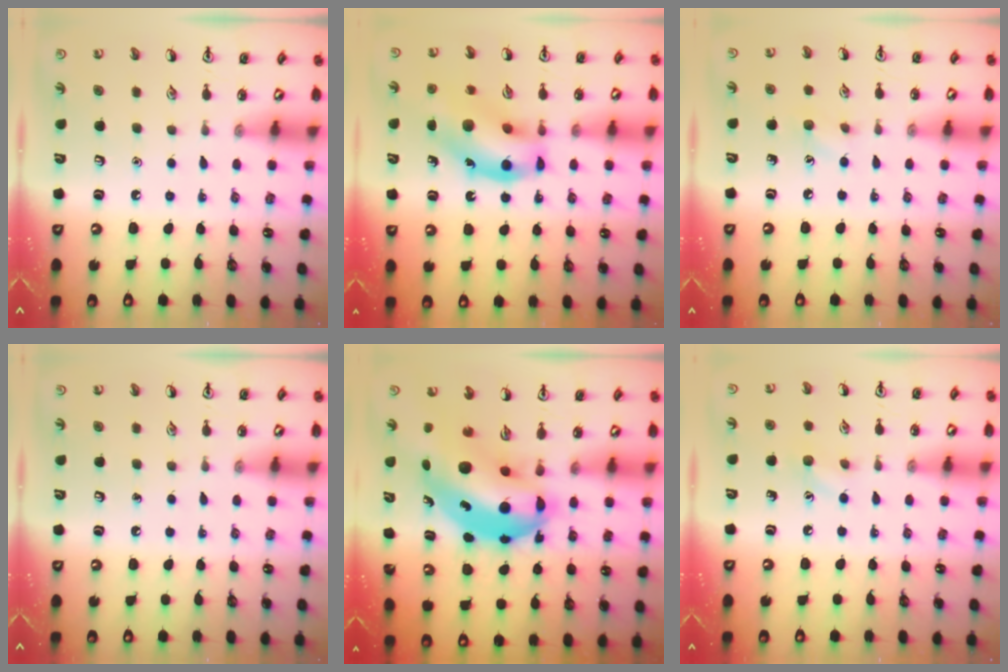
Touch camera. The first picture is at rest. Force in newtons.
{"total": 15.9, "press": 15.6, "slide": 2.6}
{"total": 5.6, "press": 5.3, "slide": 1.6}
{"total": 0.0}
{"total": 12.1, "press": 11.7, "slide": 3.1}
{"total": 5.8, "press": 5.5, "slide": 1.9}